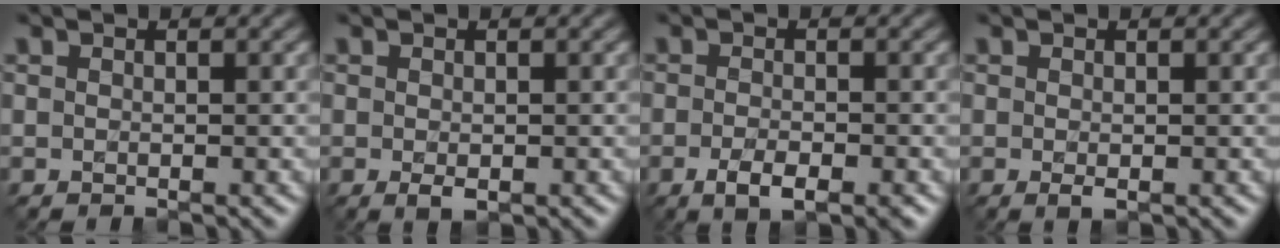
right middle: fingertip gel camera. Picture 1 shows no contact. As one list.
[{"total": 1.2, "force": [-0.5, 0.4, 1.0], "torque": [-0.018, -0.006, -0.005]}, {"total": 3.3, "force": [-1.9, 1.0, 2.4], "torque": [-0.045, -0.010, -0.034]}, {"total": 0.7, "force": [-0.3, 0.1, 0.6], "torque": [-0.012, -0.003, -0.003]}]